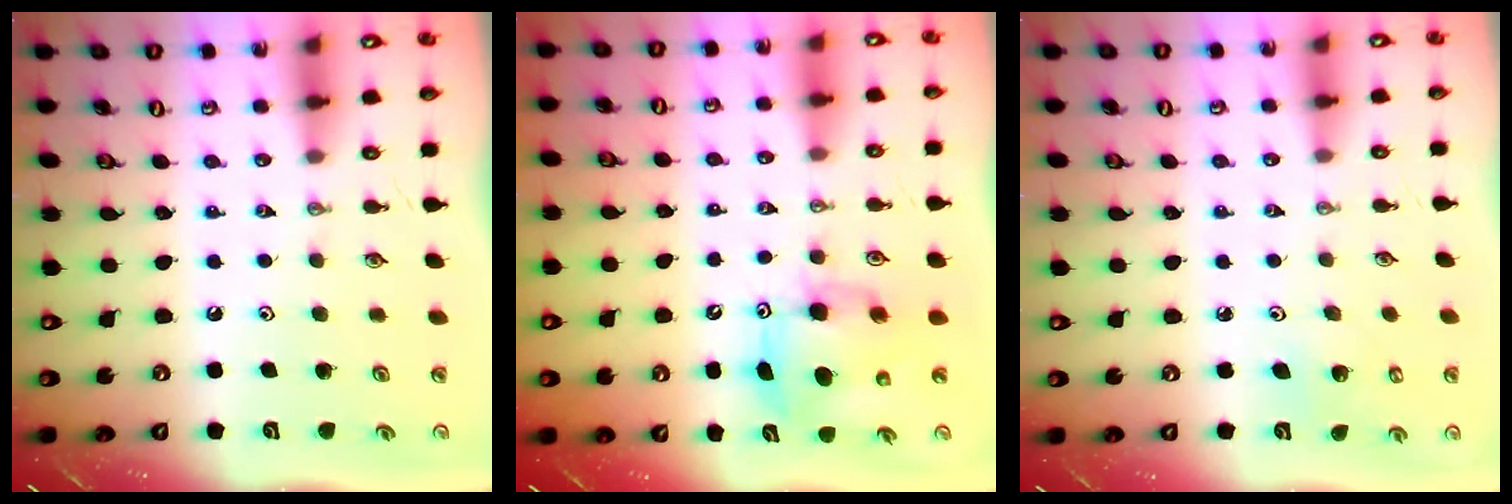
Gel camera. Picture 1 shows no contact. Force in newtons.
{"total": 8.4, "press": 8.3, "slide": 1.1}
{"total": 4.8, "press": 4.8, "slide": 0.4}